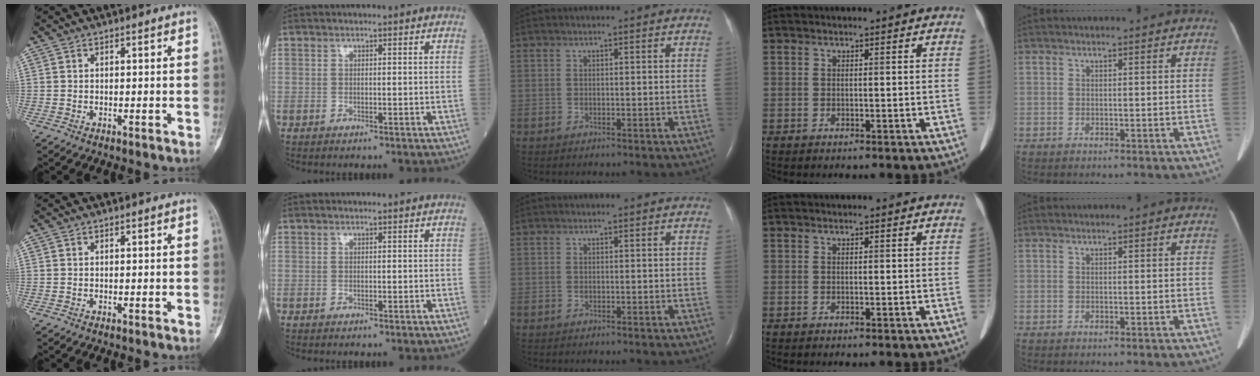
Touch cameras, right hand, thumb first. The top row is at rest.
{}